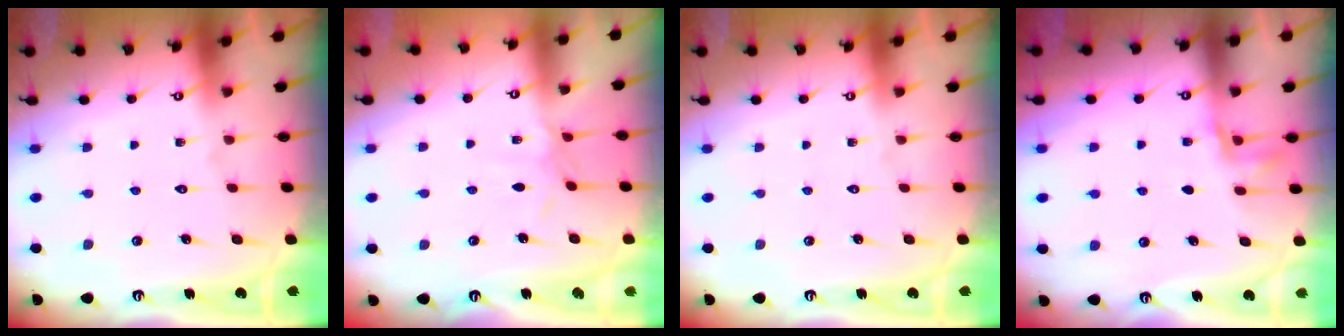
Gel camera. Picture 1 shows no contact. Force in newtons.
{"total": 2.7, "press": 2.7, "slide": 0.3}
{"total": 0.0}
{"total": 2.9, "press": 2.8, "slide": 1.0}